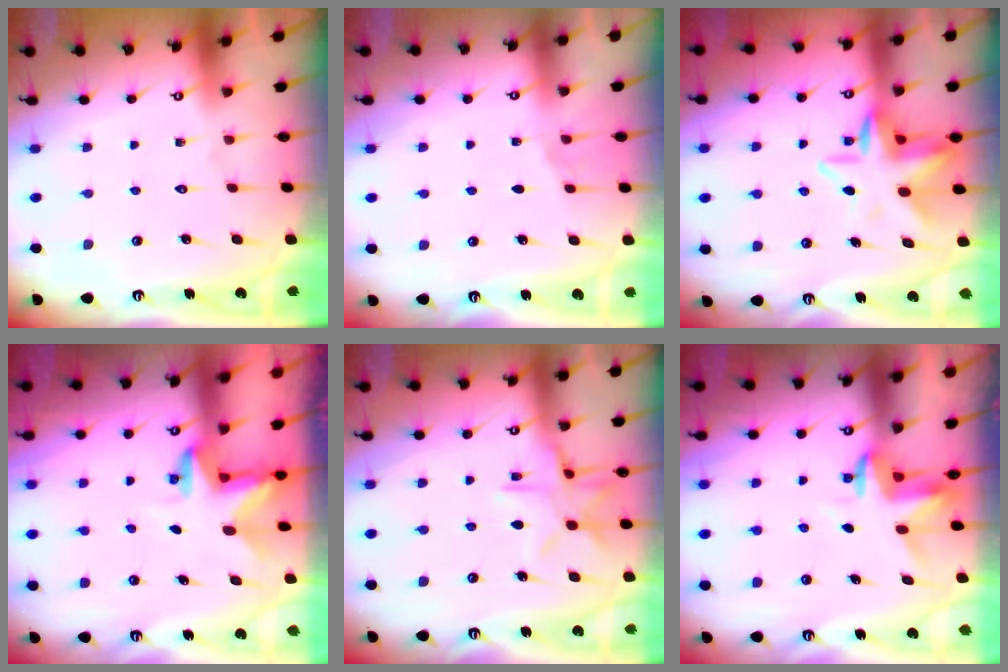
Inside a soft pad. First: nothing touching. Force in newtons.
{"total": 1.8, "press": 1.3, "slide": 1.2}
{"total": 8.8, "press": 8.4, "slide": 2.5}
{"total": 2.9, "press": 2.9, "slide": 0.2}
{"total": 11.2, "press": 11.2, "slide": 0.9}
{"total": 3.5, "press": 3.5, "slide": 0.2}